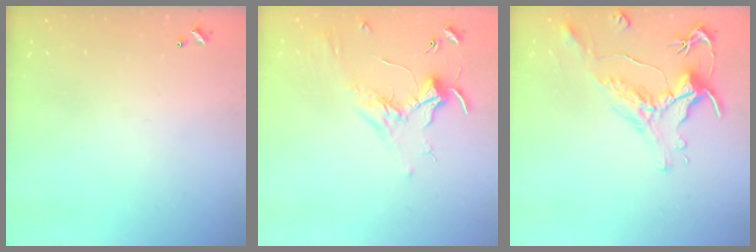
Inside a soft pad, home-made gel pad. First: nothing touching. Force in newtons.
{"total": 1.7, "press": 1.5, "slide": 0.7}
{"total": 1.7, "press": 1.1, "slide": 1.2}